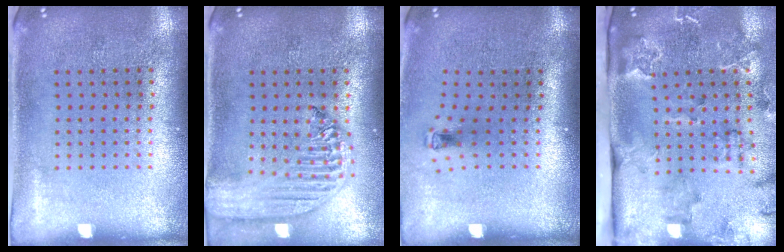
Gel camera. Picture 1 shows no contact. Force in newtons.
{"total": 2.5, "press": 2.1, "slide": 1.4}
{"total": 0.6, "press": 0.3, "slide": 0.5}
{"total": 2.5, "press": 2.3, "slide": 0.9}